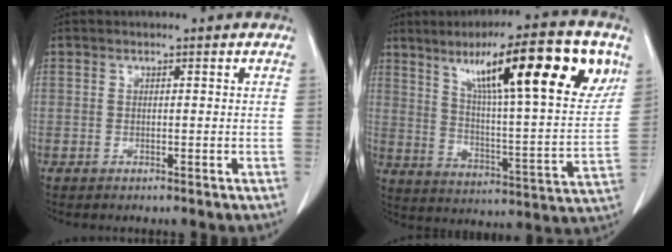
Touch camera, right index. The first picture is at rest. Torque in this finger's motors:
{"motor_torque": [1.18, 0.96, 0.55, 0.21]}